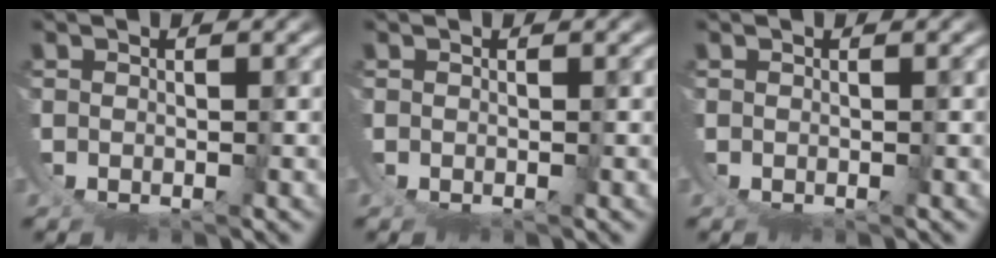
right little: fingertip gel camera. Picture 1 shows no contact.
{"total": 0.0}
{"total": 0.0}